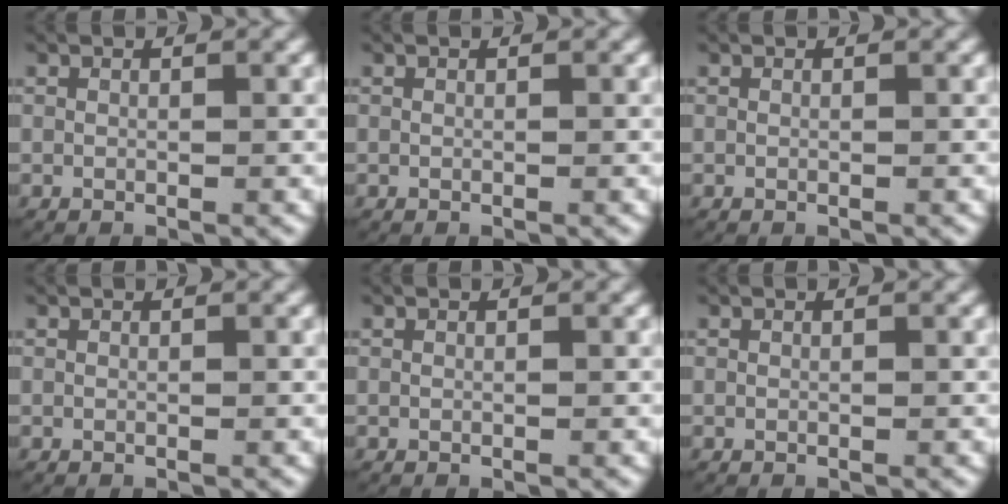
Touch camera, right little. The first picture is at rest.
{"total": 0.0}
{"total": 0.0}
{"total": 0.0}
{"total": 0.0}
{"total": 0.0}